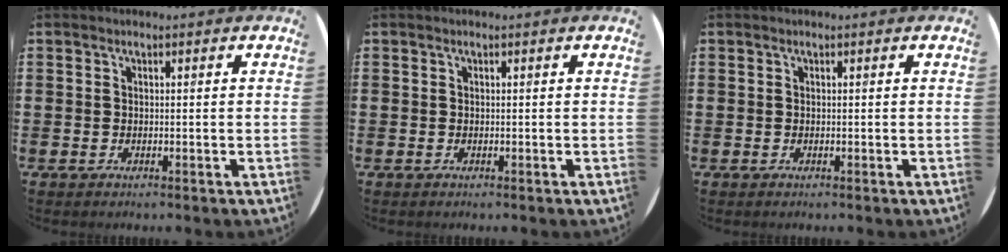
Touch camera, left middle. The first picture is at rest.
{"total": 0.0}
{"total": 0.0}